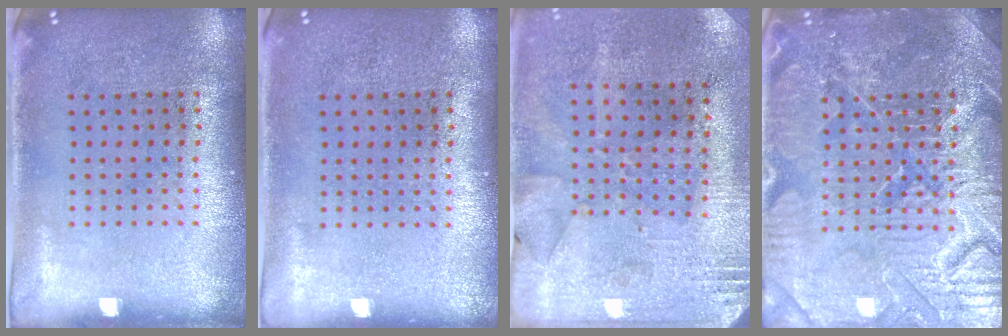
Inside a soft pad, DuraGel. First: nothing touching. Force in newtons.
{"total": 0.0}
{"total": 2.7, "press": 2.3, "slide": 1.5}
{"total": 5.4, "press": 5.3, "slide": 0.7}